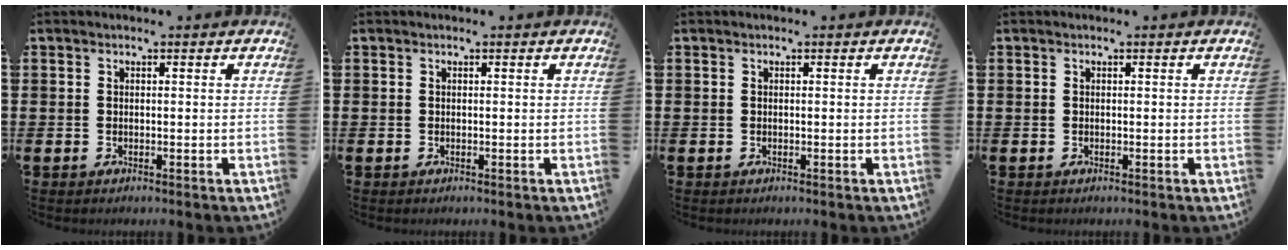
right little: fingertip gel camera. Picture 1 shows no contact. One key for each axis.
{"total": 0.0}
{"total": 0.0}
{"total": 0.0}